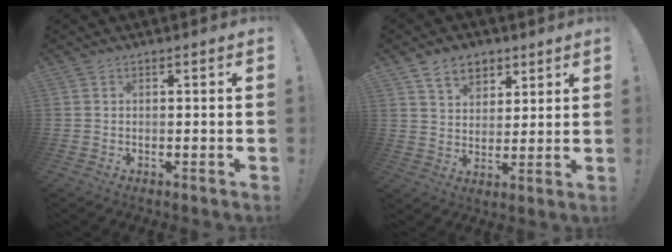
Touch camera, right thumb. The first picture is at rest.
{"total": 8.7, "force": [5.4, 6.0, 3.3], "torque": [-0.057, -0.024, 0.106]}